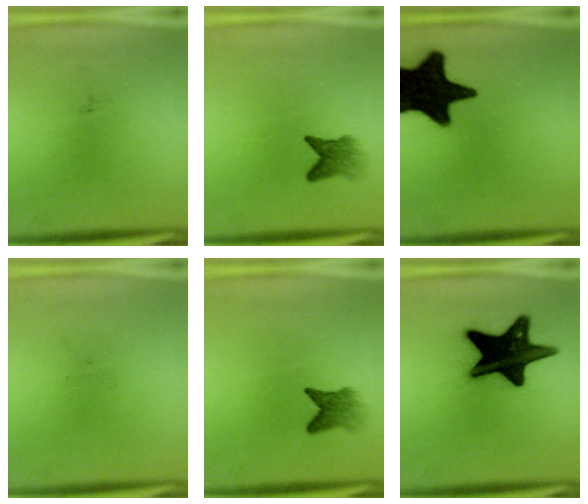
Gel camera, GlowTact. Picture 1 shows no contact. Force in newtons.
{"total": 3.1}
{"total": 19.2}
{"total": 0.0}
{"total": 3.1}
{"total": 19.1}